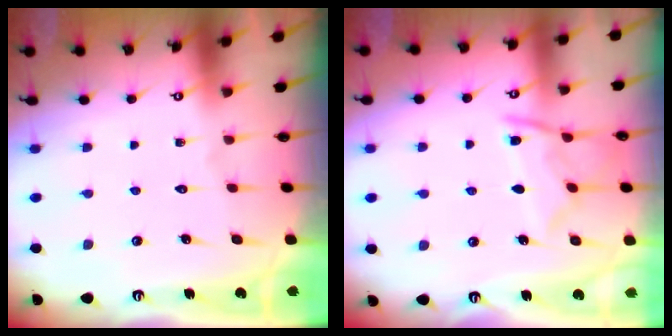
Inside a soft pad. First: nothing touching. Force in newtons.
{"total": 10.0, "press": 10.0, "slide": 1.0}